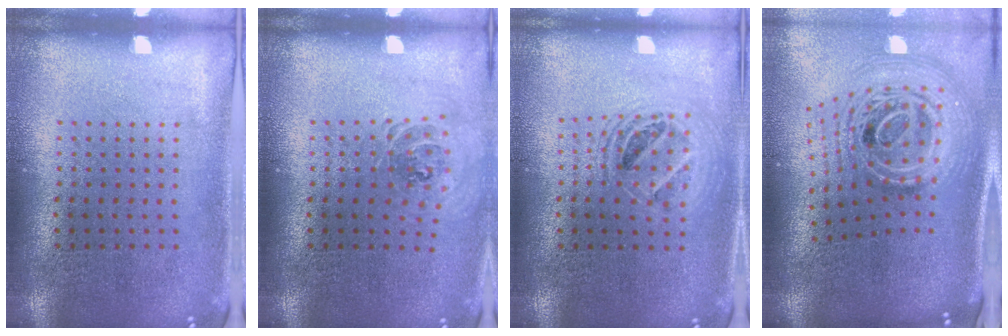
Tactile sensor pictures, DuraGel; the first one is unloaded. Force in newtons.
{"total": 0.9, "press": 0.8, "slide": 0.2}
{"total": 1.5, "press": 1.3, "slide": 0.7}
{"total": 3.0, "press": 2.0, "slide": 2.2}